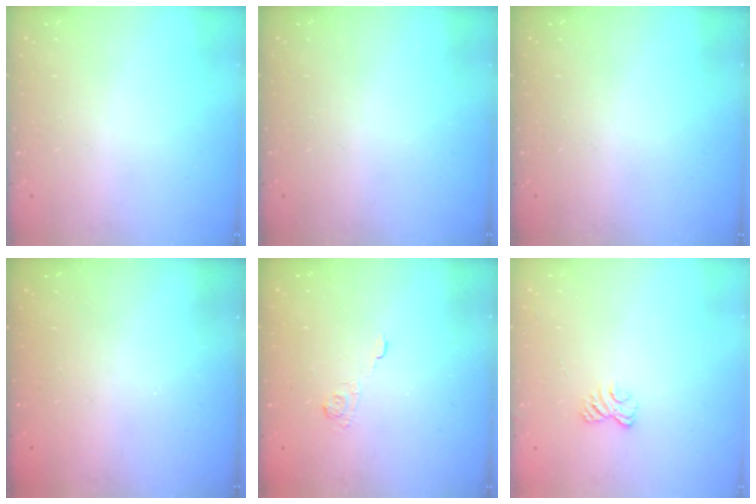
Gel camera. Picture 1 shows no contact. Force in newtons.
{"total": 0.0}
{"total": 0.0}
{"total": 2.2, "press": 2.1, "slide": 0.7}
{"total": 2.0, "press": 1.4, "slide": 1.4}
{"total": 2.5, "press": 2.2, "slide": 1.2}